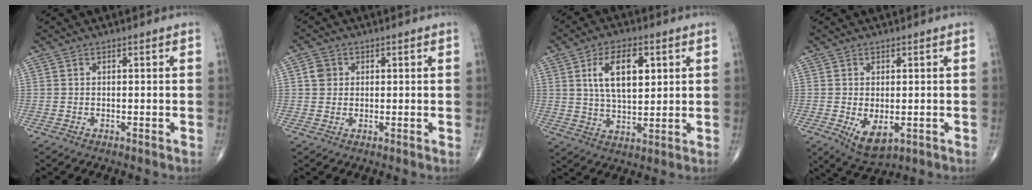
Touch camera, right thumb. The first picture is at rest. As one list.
[{"total": 2.9, "force": [0.6, 2.6, 1.1], "torque": [-0.008, 0.003, 0.008]}, {"total": 11.1, "force": [3.4, 5.6, 8.9], "torque": [-0.139, -0.011, 0.063]}, {"total": 6.0, "force": [-1.4, 3.1, 4.9], "torque": [-0.079, -0.013, -0.011]}]